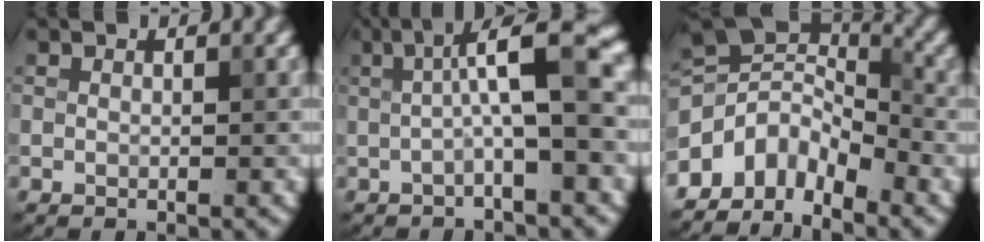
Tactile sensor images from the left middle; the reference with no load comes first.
{"total": 6.9, "force": [0.2, 1.3, 6.7], "torque": [-0.104, 0.023, -0.006]}
{"total": 5.7, "force": [-4.0, 2.9, 2.9], "torque": [-0.032, 0.005, -0.083]}